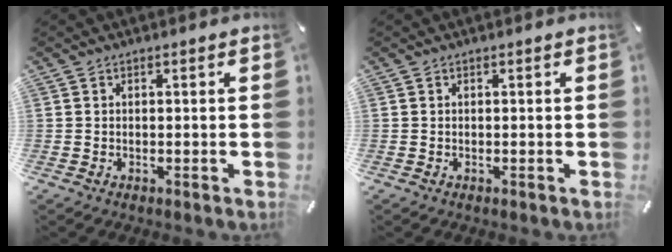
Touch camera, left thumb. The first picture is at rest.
{"total": 0.0}